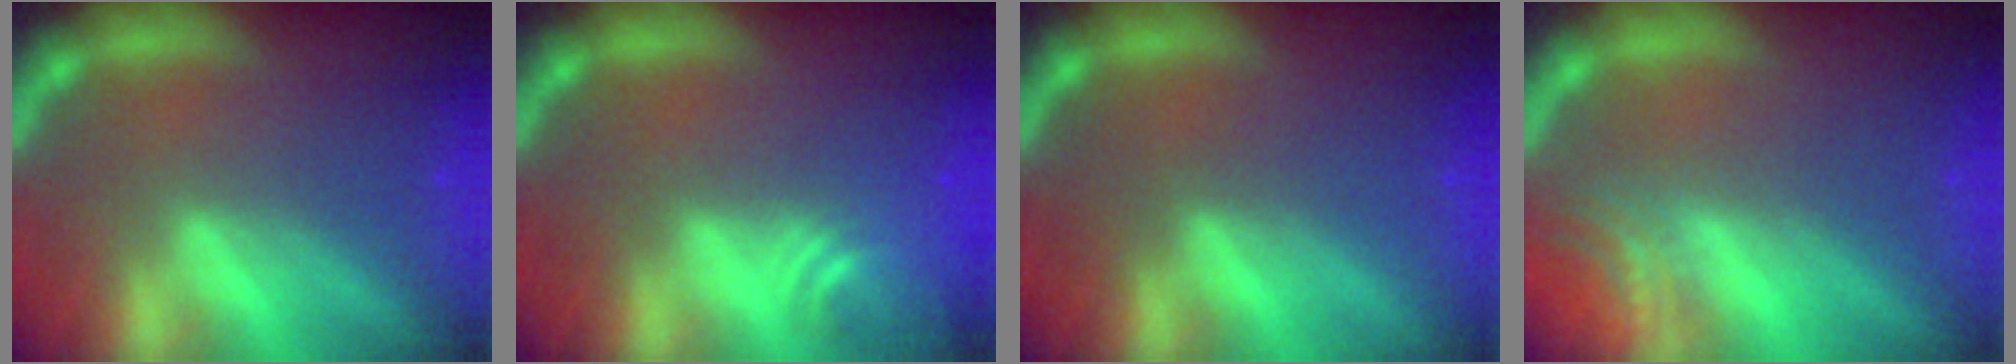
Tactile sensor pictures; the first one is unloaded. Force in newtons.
{"total": 3.5}
{"total": 0.0}
{"total": 2.5}